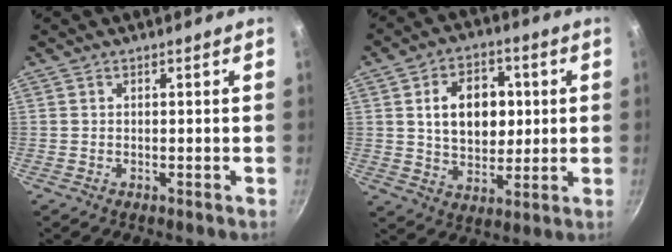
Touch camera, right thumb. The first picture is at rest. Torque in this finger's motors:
{"motor_torque": [-0.69, 1.44, 0.28, 0.06, 0.04]}